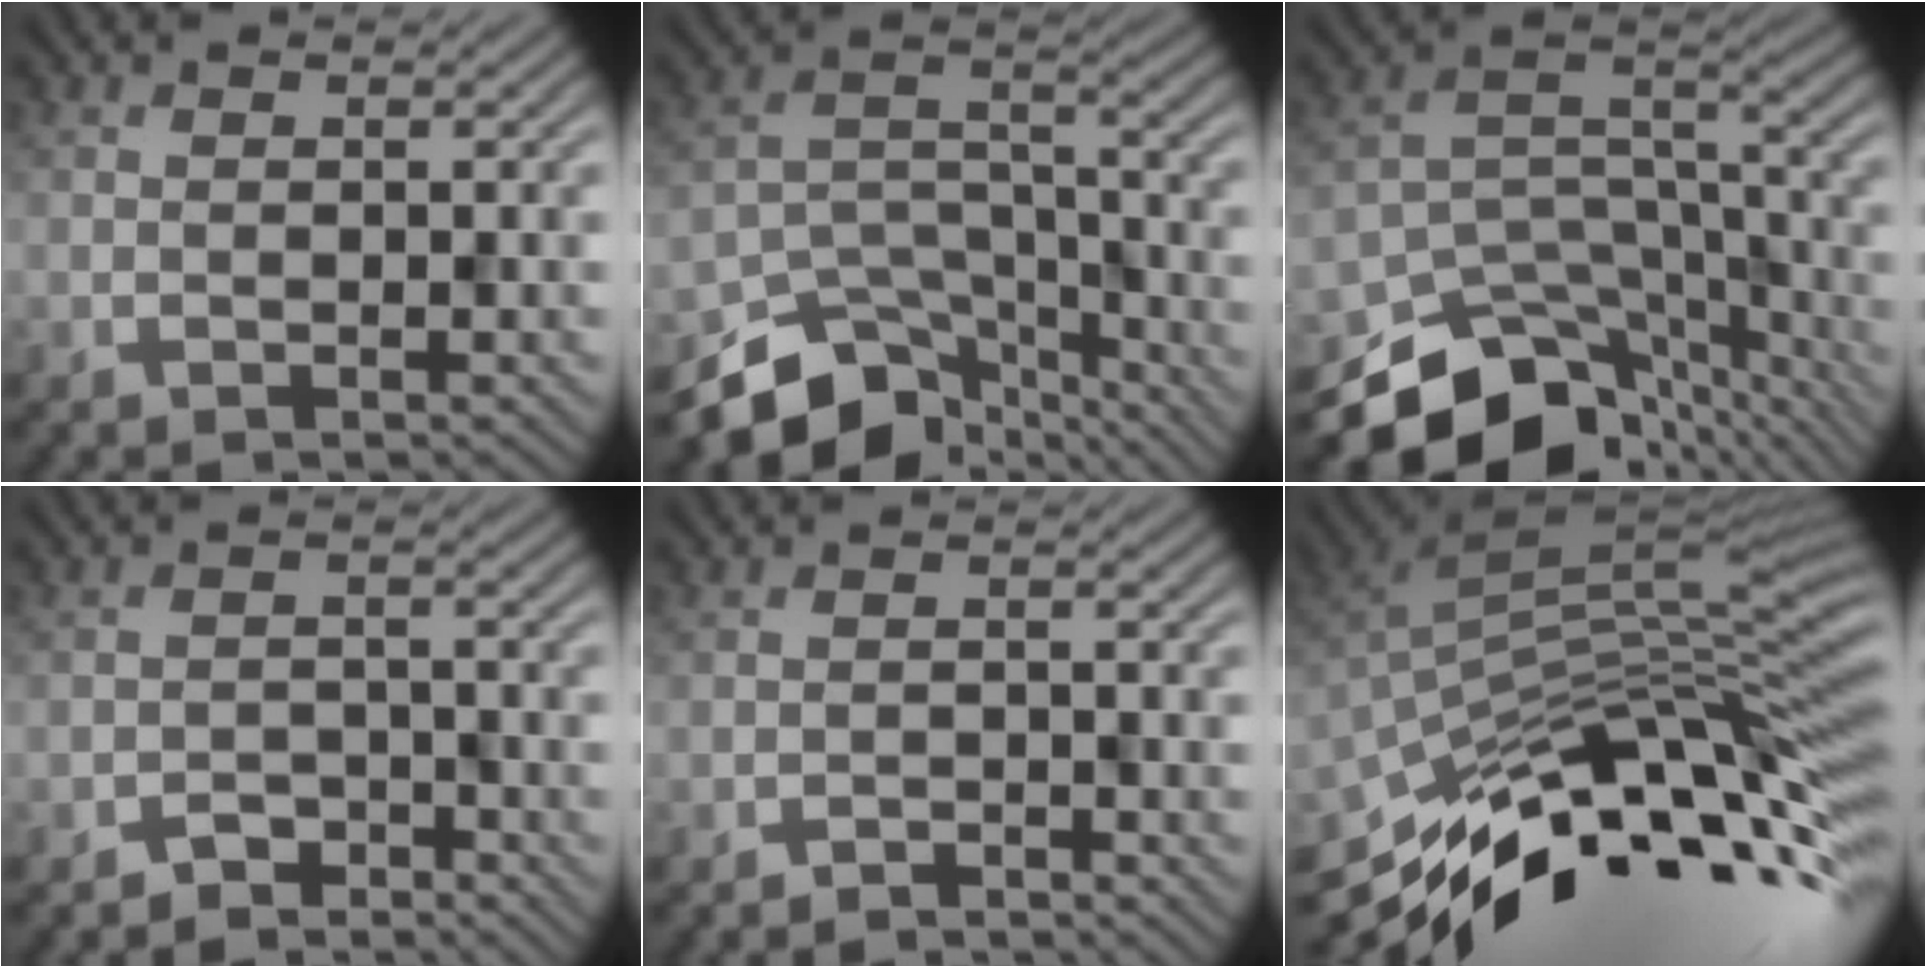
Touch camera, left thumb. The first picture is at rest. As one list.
[{"total": 11.7, "force": [-9.2, 5.1, 5.1], "torque": [-0.104, -0.013, -0.162]}, {"total": 14.1, "force": [-11.0, 6.5, 5.9], "torque": [-0.126, -0.016, -0.162]}, {"total": 3.1, "force": [-2.9, 1.1, 0.6], "torque": [-0.005, 0.005, -0.056]}, {"total": 1.9, "force": [-1.8, 0.3, 0.4], "torque": [-0.003, 0.002, -0.036]}, {"total": 13.6, "force": [-6.7, 4.5, 11.0], "torque": [-0.217, -0.003, -0.120]}]